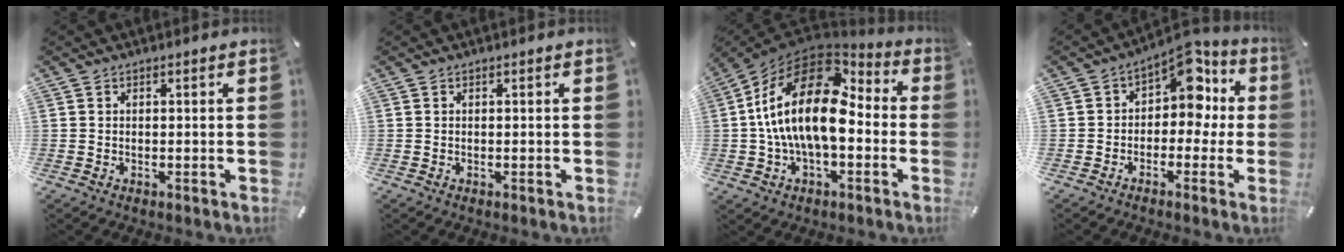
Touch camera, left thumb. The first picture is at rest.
{"total": 0.0}
{"total": 21.3, "force": [1.5, 12.1, 17.5], "torque": [-0.333, 0.003, 0.022]}
{"total": 10.1, "force": [4.0, 6.6, 6.6], "torque": [-0.091, -0.023, 0.068]}